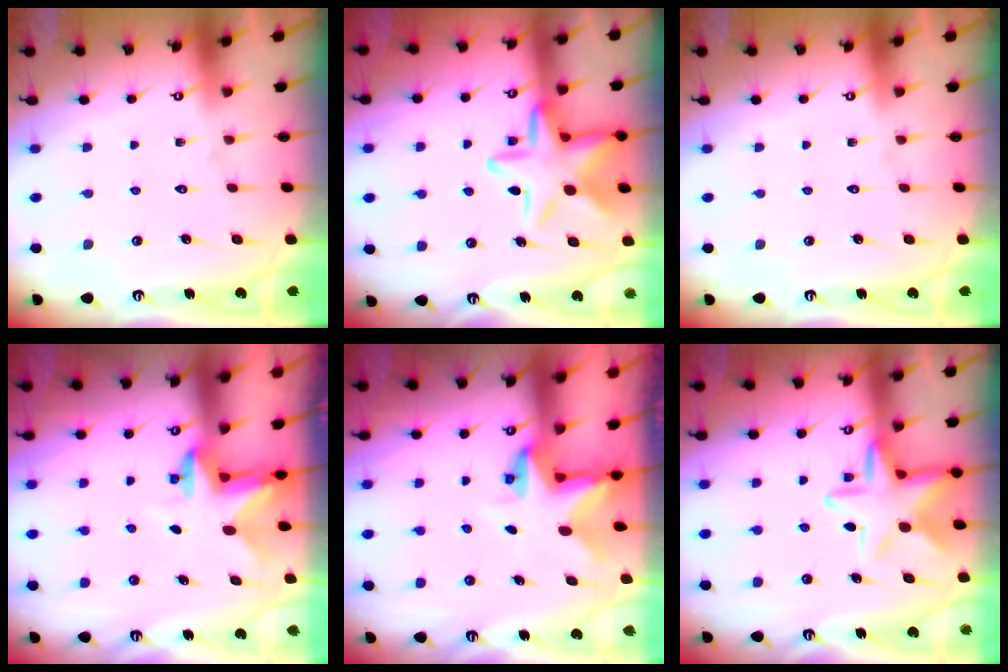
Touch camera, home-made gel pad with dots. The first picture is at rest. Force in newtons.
{"total": 15.6, "press": 15.6, "slide": 1.1}
{"total": 0.0}
{"total": 3.0, "press": 2.9, "slide": 0.6}
{"total": 4.0, "press": 4.0, "slide": 0.4}
{"total": 12.3, "press": 12.2, "slide": 1.3}